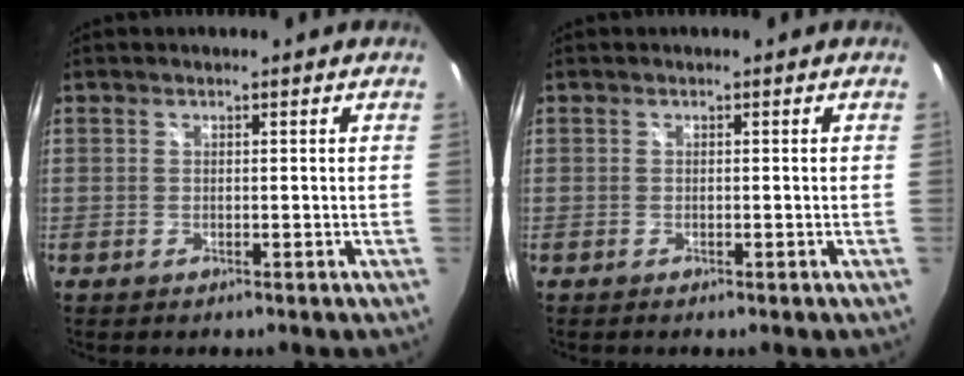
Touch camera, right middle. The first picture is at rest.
{"total": 0.0}